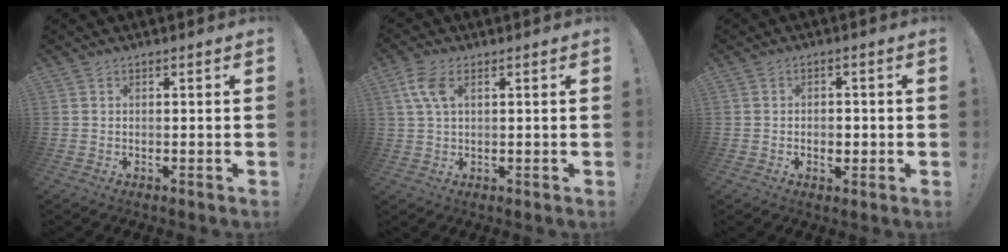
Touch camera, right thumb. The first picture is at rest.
{"total": 5.9, "force": [1.8, 2.8, 4.9], "torque": [-0.103, 0.005, 0.034]}
{"total": 2.9, "force": [-0.9, 2.4, 1.5], "torque": [-0.001, -0.008, -0.021]}